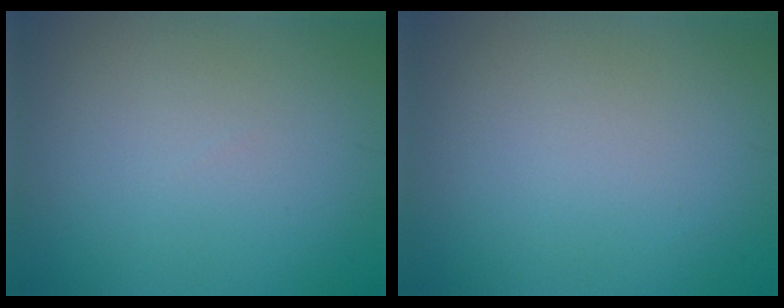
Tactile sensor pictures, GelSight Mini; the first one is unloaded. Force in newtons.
{"total": 0.0}